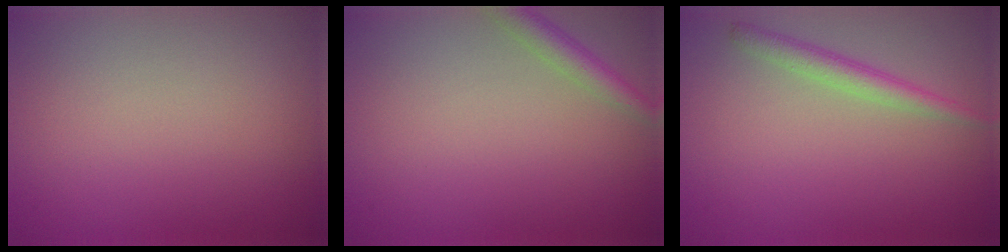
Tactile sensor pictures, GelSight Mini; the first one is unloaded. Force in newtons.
{"total": 2.3, "press": 2.3, "slide": 0.1}
{"total": 2.2, "press": 2.2, "slide": 0.0}